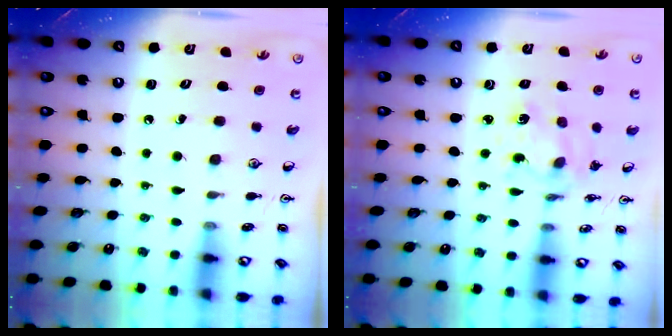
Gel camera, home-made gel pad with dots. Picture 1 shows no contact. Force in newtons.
{"total": 1.8, "press": 1.7, "slide": 0.3}